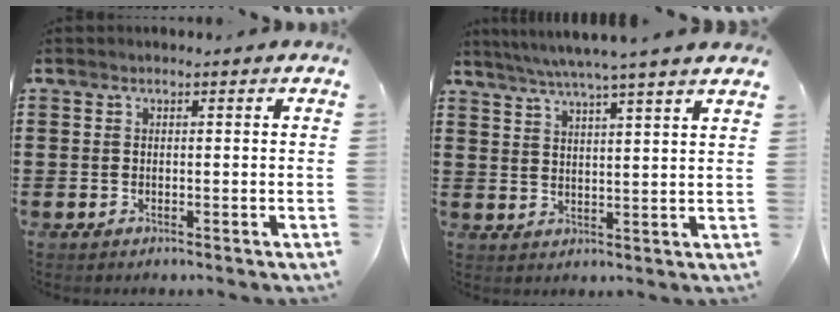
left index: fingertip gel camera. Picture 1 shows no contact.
{"total": 5.1, "force": [4.3, -0.9, 2.4], "torque": [-0.060, -0.020, 0.073]}